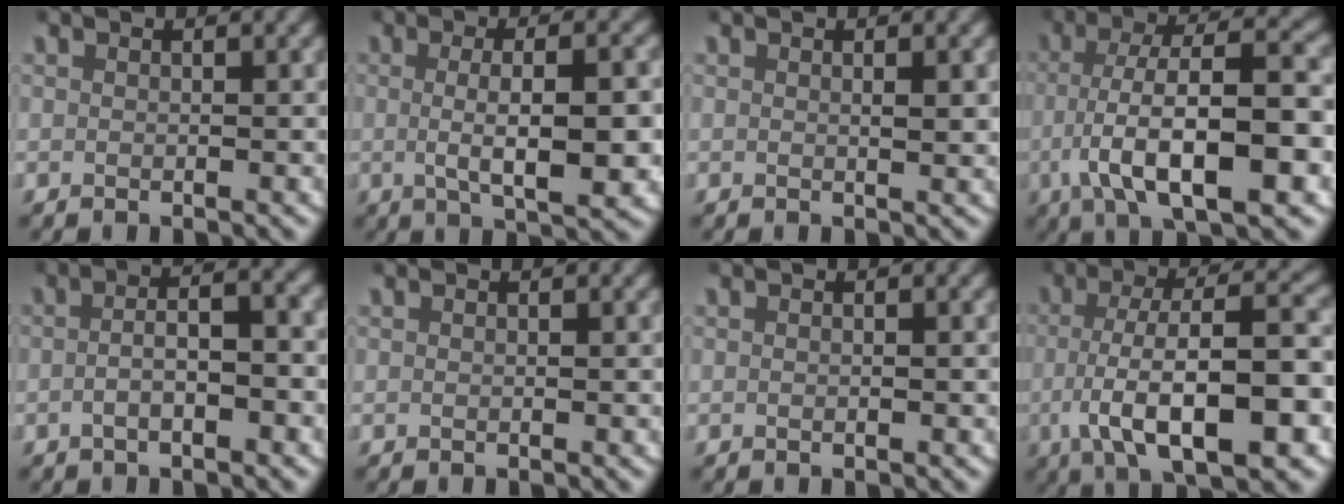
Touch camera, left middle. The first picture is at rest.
{"total": 5.3, "force": [-0.5, 1.1, 5.1], "torque": [-0.080, -0.006, 0.000]}
{"total": 0.8, "force": [0.4, -0.1, 0.7], "torque": [-0.010, -0.004, 0.006]}
{"total": 9.4, "force": [-2.0, 3.7, 8.4], "torque": [-0.149, -0.012, -0.024]}
{"total": 3.3, "force": [-1.6, 0.8, 2.8], "torque": [-0.040, 0.005, -0.030]}
{"total": 0.0}
{"total": 0.0}
{"total": 10.1, "force": [-2.9, 4.0, 8.8], "torque": [-0.150, -0.016, -0.034]}